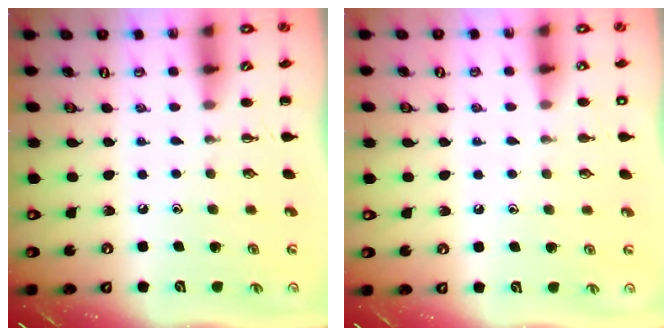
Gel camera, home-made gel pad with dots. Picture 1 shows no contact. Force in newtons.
{"total": 1.4, "press": 1.4, "slide": 0.1}